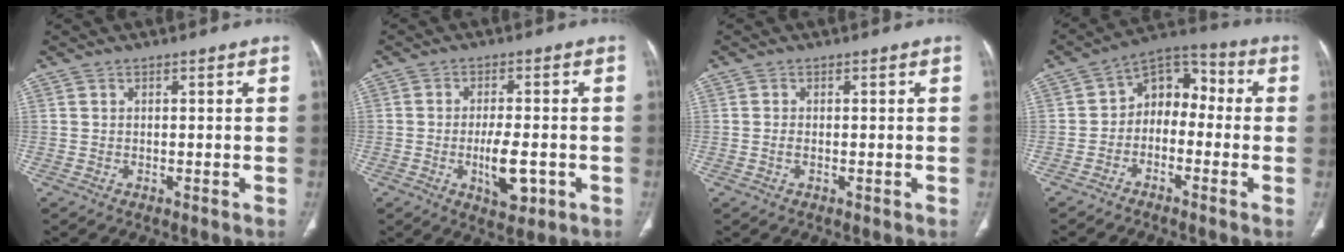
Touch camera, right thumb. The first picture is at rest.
{"total": 7.5, "force": [-2.1, 3.1, 6.6], "torque": [-0.099, 0.001, -0.026]}
{"total": 1.0, "force": [-0.2, 0.5, 0.8], "torque": [-0.022, 0.002, -0.004]}
{"total": 9.1, "force": [-1.6, 6.8, 5.8], "torque": [-0.053, 0.047, -0.047]}